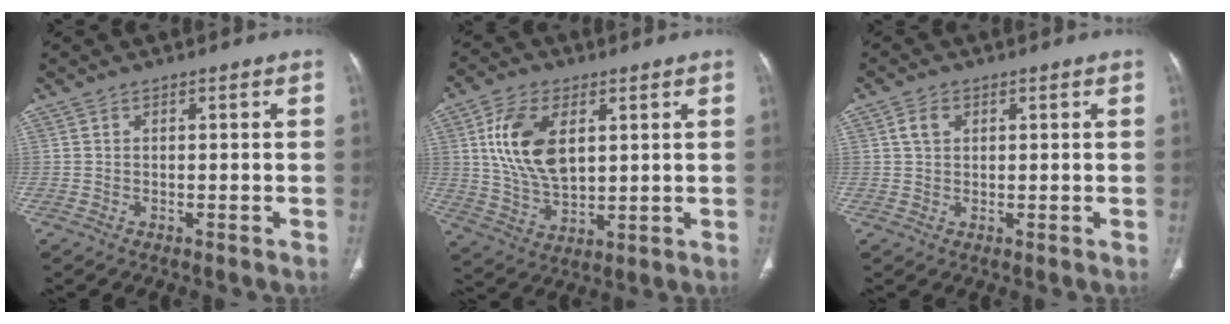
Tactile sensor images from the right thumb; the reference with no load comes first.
{"total": 13.3, "force": [3.6, 7.7, 10.2], "torque": [-0.185, -0.013, 0.074]}
{"total": 2.9, "force": [1.0, 2.1, 1.7], "torque": [-0.026, 0.003, 0.019]}